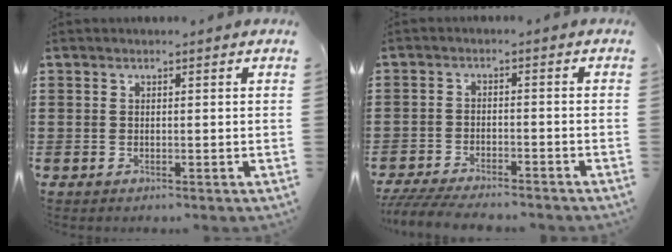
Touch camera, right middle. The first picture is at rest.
{"total": 4.6, "force": [-4.4, 0.4, 1.3], "torque": [-0.036, -0.010, -0.090]}